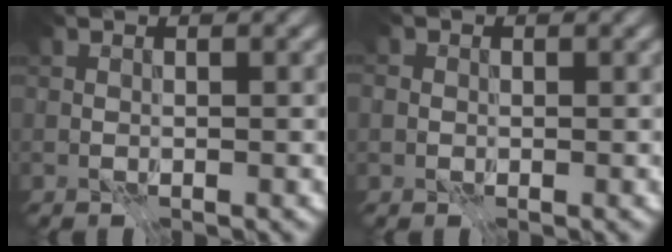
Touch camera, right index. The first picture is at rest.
{"total": 0.7, "force": [-0.1, 0.7, 0.1], "torque": [0.000, 0.001, -0.003]}